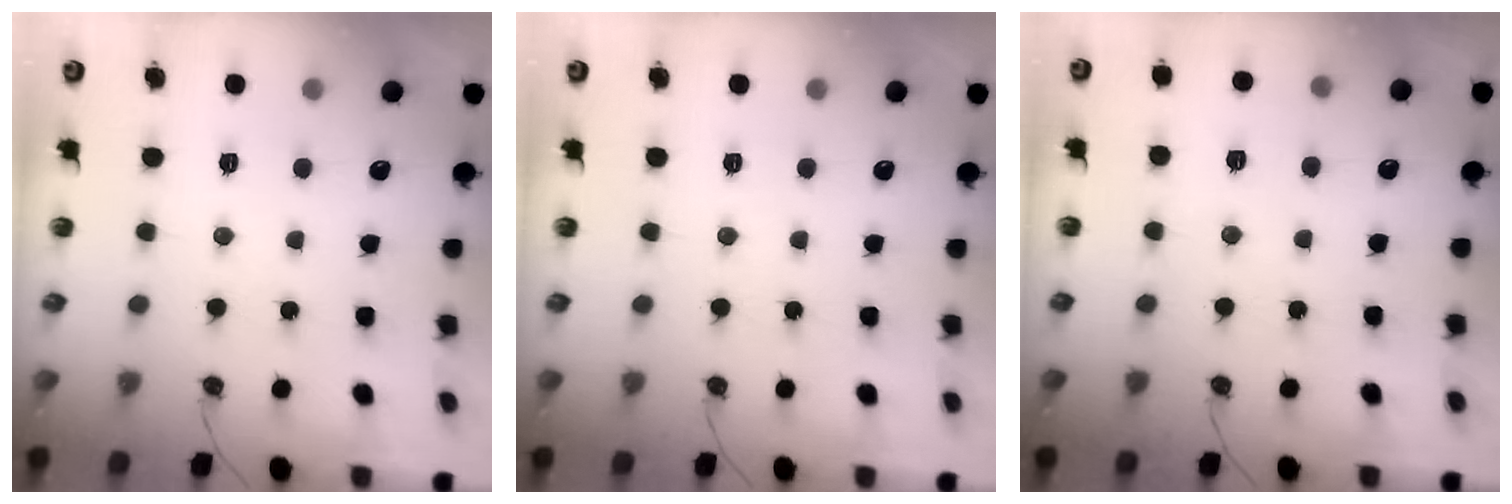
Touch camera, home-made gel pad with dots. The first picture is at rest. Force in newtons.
{"total": 0.0}
{"total": 4.1, "press": 3.6, "slide": 2.0}